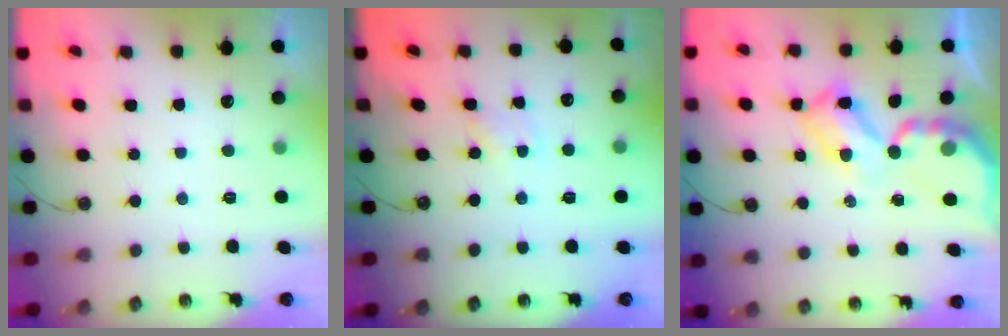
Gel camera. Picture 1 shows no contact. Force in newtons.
{"total": 0.6, "press": 0.6, "slide": 0.1}
{"total": 9.0, "press": 9.0, "slide": 0.6}